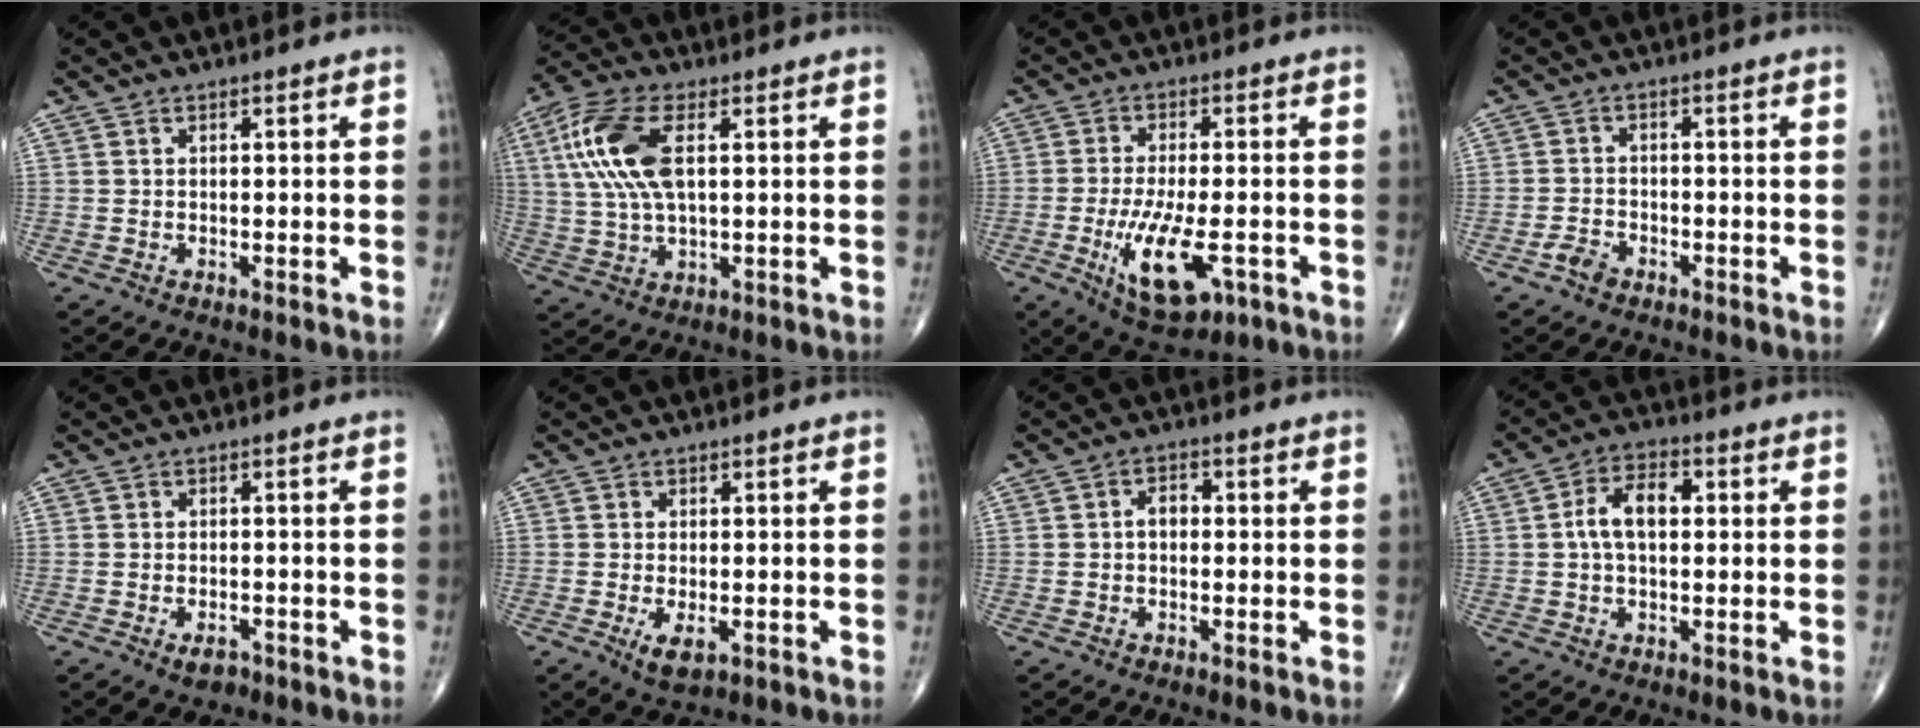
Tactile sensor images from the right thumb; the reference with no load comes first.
{"total": 13.4, "force": [3.2, 6.0, 11.5], "torque": [-0.264, 0.008, 0.063]}
{"total": 12.4, "force": [-4.1, 5.0, 10.6], "torque": [-0.184, -0.003, -0.056]}
{"total": 2.6, "force": [-1.8, 1.7, 1.1], "torque": [-0.018, 0.012, -0.030]}
{"total": 2.6, "force": [-1.5, 1.5, 1.5], "torque": [-0.020, 0.005, -0.019]}
{"total": 4.0, "force": [-1.4, 1.8, 3.2], "torque": [-0.057, -0.007, -0.018]}
{"total": 2.9, "force": [-0.2, 2.0, 2.1], "torque": [-0.025, 0.014, -0.011]}
{"total": 7.6, "force": [0.7, 4.4, 6.1], "torque": [-0.109, 0.021, 0.004]}